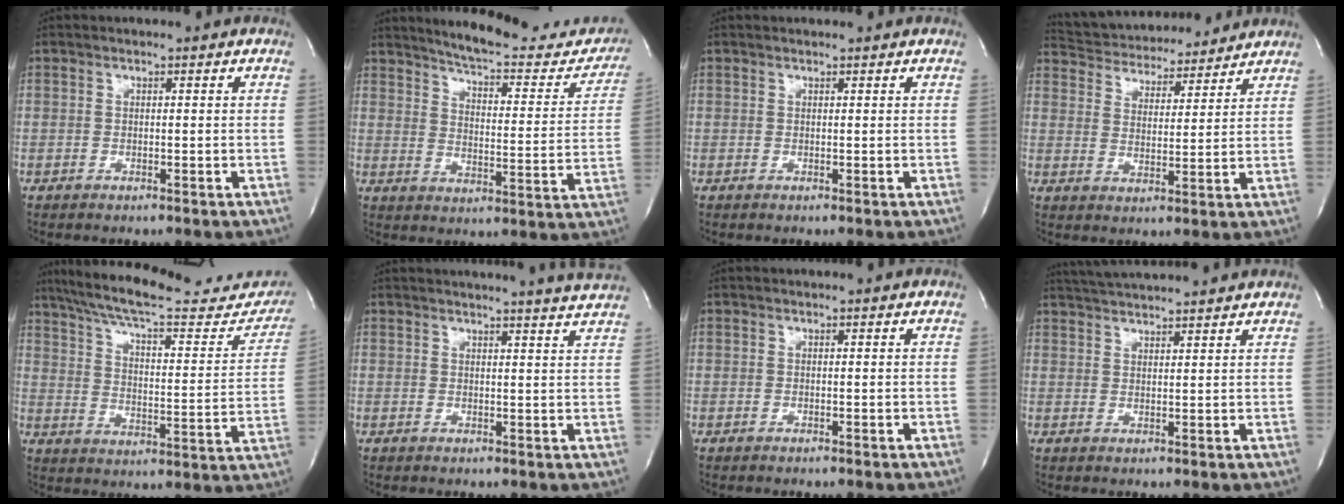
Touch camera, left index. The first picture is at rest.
{"total": 20.9, "force": [19.0, 4.6, 7.4], "torque": [-0.087, -0.048, 0.229]}
{"total": 0.7, "force": [0.7, 0.0, 0.1], "torque": [-0.005, 0.008, 0.013]}
{"total": 14.8, "force": [13.9, 3.5, 3.7], "torque": [-0.063, 0.024, 0.212]}
{"total": 27.5, "force": [23.6, 6.2, 12.7], "torque": [-0.198, -0.018, 0.306]}
{"total": 8.8, "force": [8.4, -1.5, 2.2], "torque": [-0.031, -0.026, 0.086]}
{"total": 0.0}
{"total": 9.8, "force": [9.2, -0.2, 3.4], "torque": [-0.067, 0.031, 0.135]}